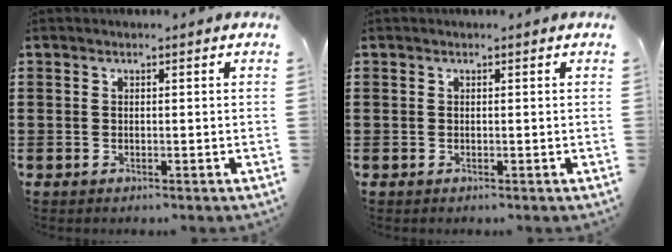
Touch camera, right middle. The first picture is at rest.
{"total": 0.0}